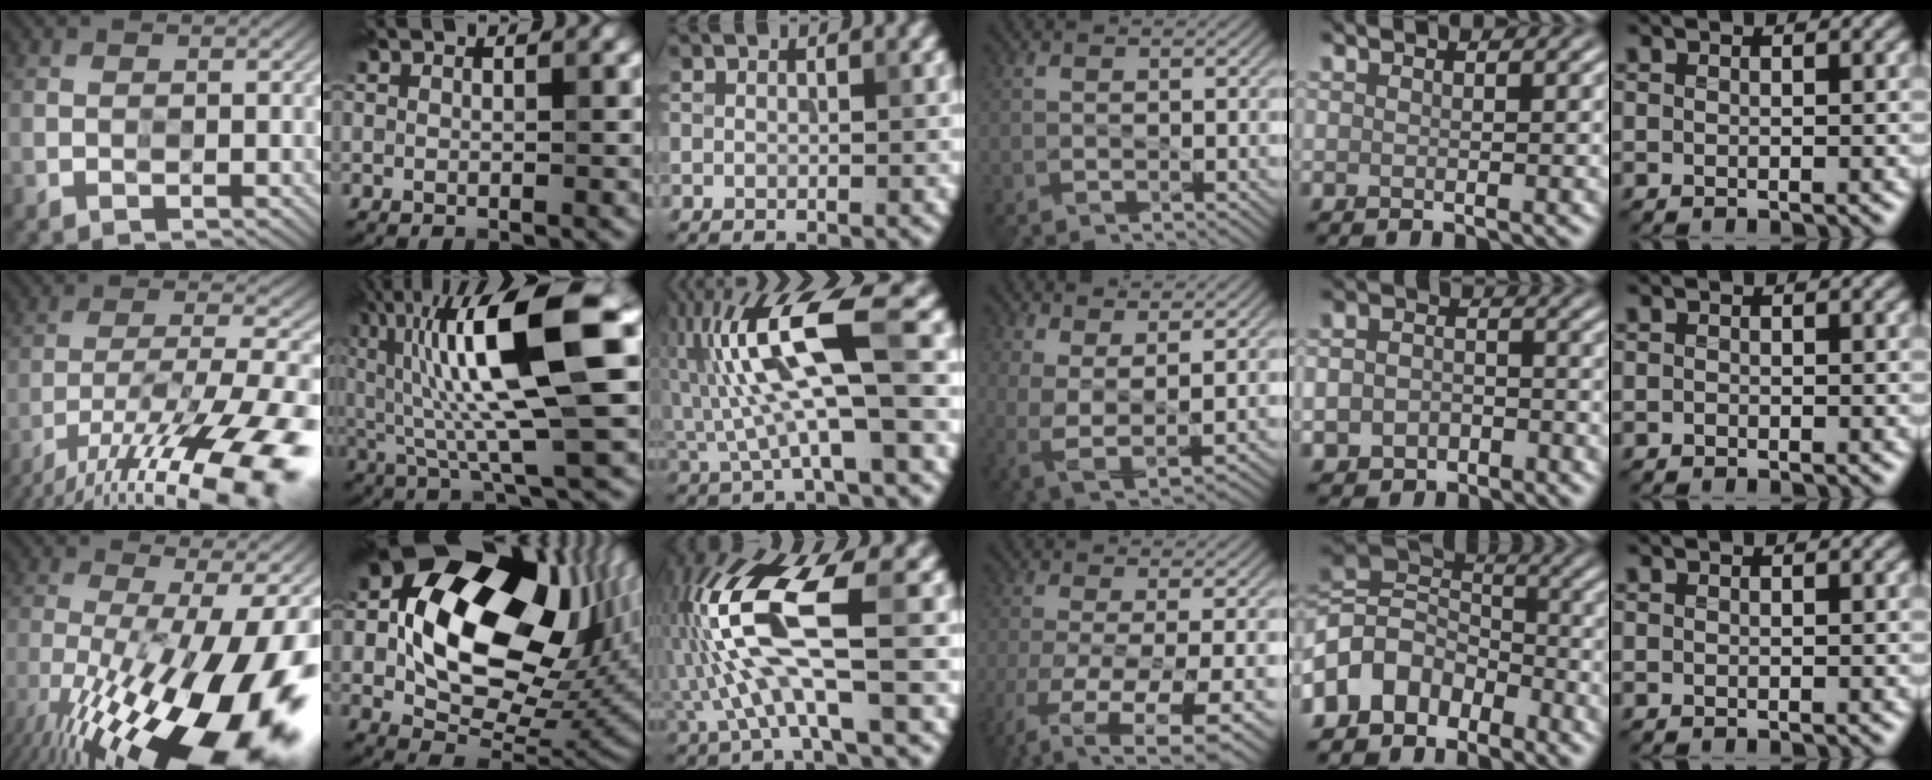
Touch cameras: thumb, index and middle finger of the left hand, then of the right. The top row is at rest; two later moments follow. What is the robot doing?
{"motion": "wipe", "object": "glass cup"}